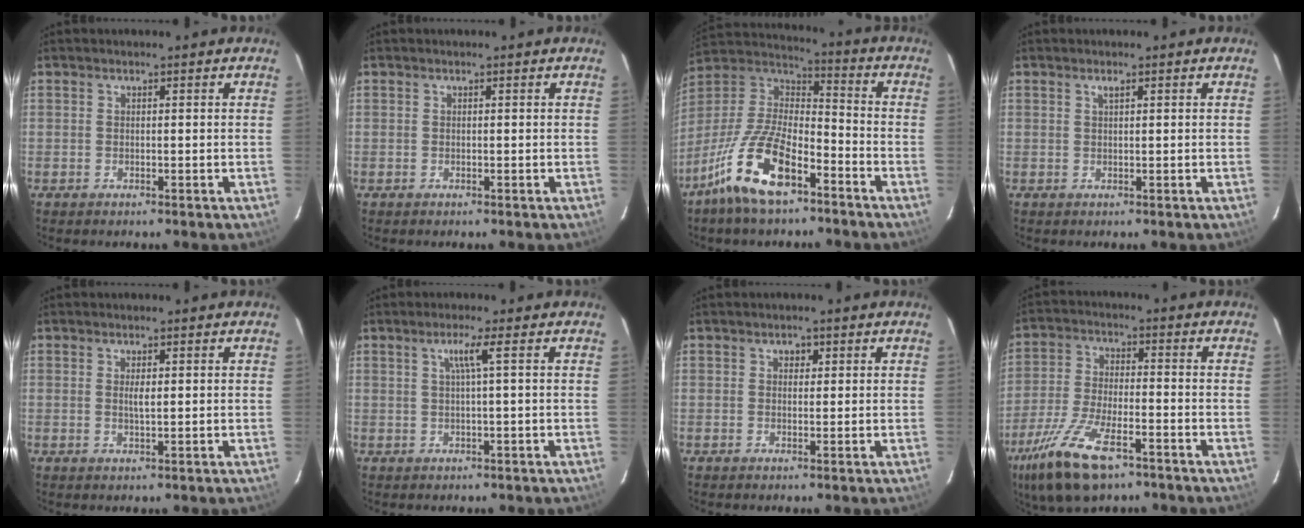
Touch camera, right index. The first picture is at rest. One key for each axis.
{"total": 0.0}
{"total": 16.6, "fx": -10.2, "fy": 6.2, "fz": 11.5, "tx": -0.241, "ty": -0.011, "tz": -0.194}
{"total": 0.7, "fx": 0.5, "fy": 0.1, "fz": 0.5, "tx": -0.010, "ty": 0.002, "tz": 0.009}
{"total": 1.6, "fx": 0.3, "fy": 0.4, "fz": 1.5, "tx": -0.027, "ty": 0.000, "tz": 0.006}
{"total": 2.7, "fx": 0.7, "fy": -0.9, "fz": 2.5, "tx": -0.045, "ty": -0.002, "tz": 0.015}
{"total": 1.4, "fx": 0.5, "fy": 1.2, "fz": 0.4, "tx": -0.003, "ty": 0.006, "tz": 0.007}
{"total": 14.8, "fx": -9.3, "fy": 5.5, "fz": 10.2, "tx": -0.224, "ty": -0.033, "tz": -0.176}